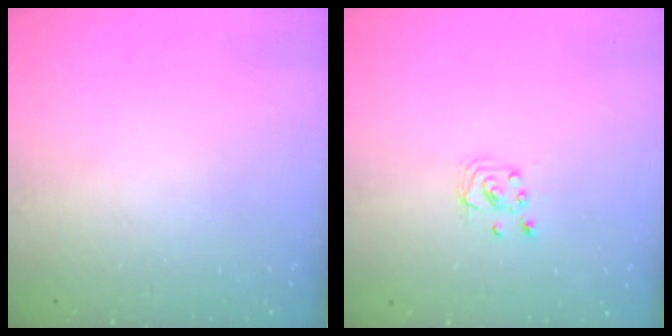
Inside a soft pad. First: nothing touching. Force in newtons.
{"total": 2.7, "press": 2.7, "slide": 0.2}